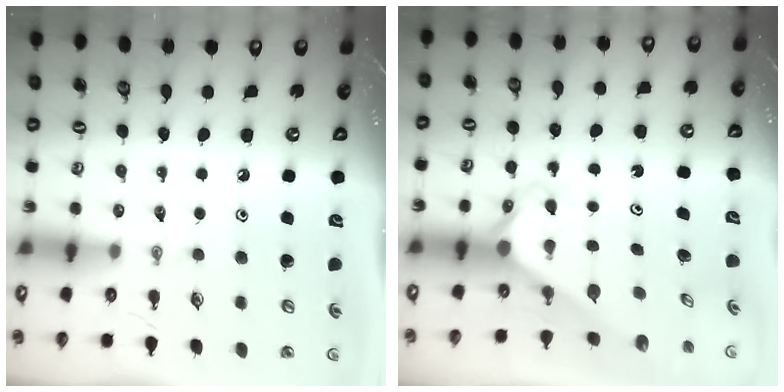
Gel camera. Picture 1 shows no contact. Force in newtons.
{"total": 2.5, "press": 2.5, "slide": 0.2}